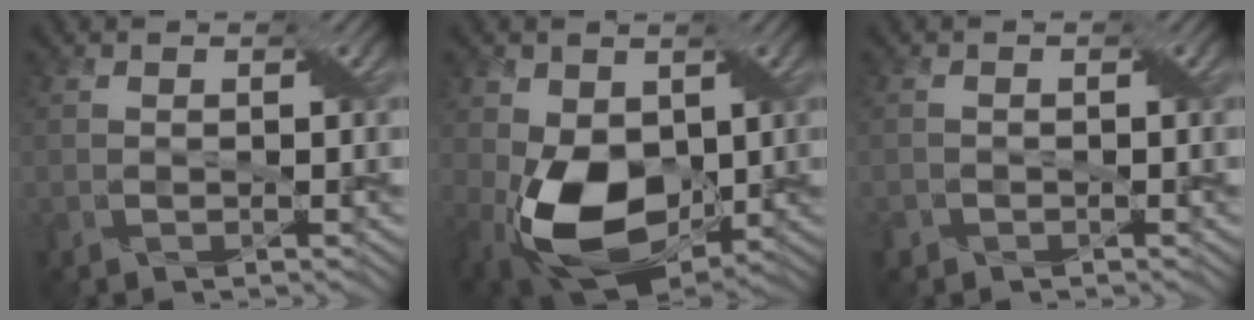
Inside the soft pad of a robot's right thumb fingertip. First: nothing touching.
{"total": 13.0, "force": [-1.0, 8.8, 9.5], "torque": [-0.208, -0.028, -0.020]}
{"total": 1.1, "force": [-0.7, 0.8, 0.1], "torque": [-0.003, -0.002, -0.016]}